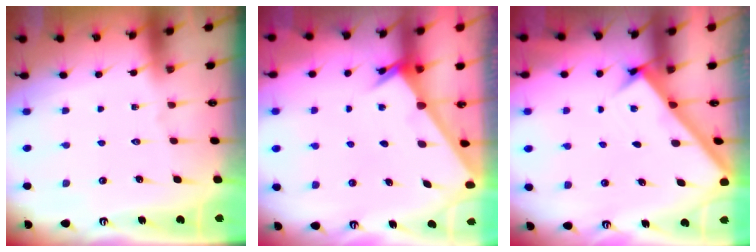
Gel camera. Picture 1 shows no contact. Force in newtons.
{"total": 2.5, "press": 2.5, "slide": 0.2}
{"total": 2.5, "press": 2.5, "slide": 0.3}